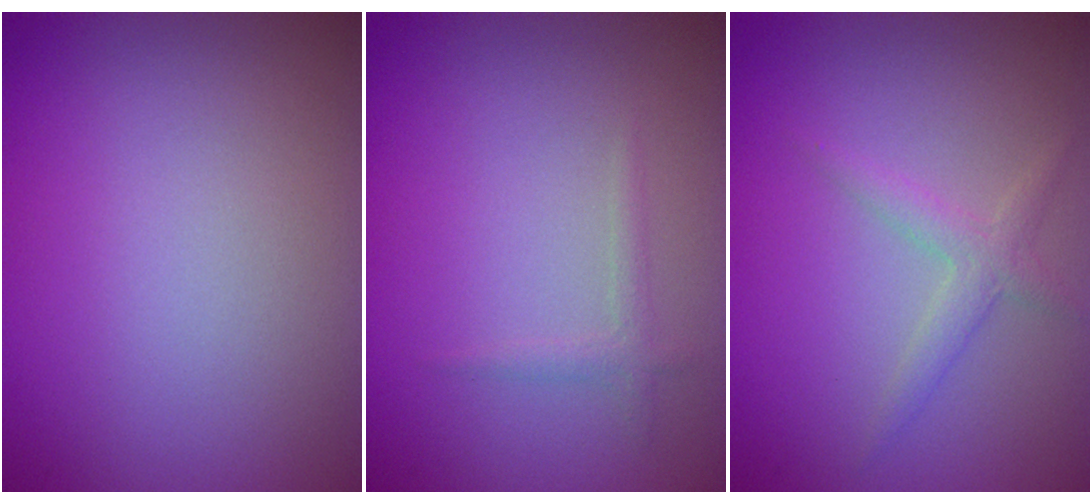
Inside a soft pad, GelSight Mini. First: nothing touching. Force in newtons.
{"total": 0.9, "press": 0.9, "slide": 0.0}
{"total": 1.7, "press": 1.7, "slide": 0.1}